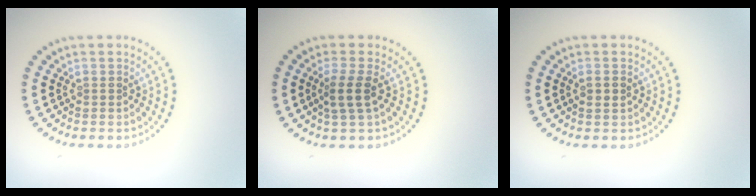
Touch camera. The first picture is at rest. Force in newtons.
{"total": 2.2, "press": 1.9, "slide": 1.2}
{"total": 1.1, "press": 1.0, "slide": 0.3}